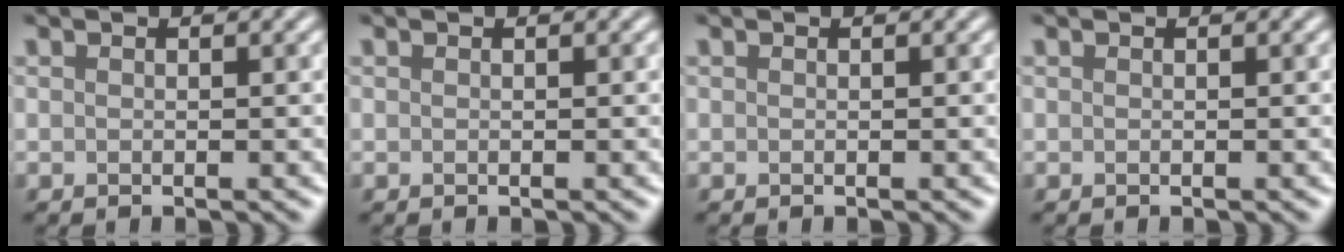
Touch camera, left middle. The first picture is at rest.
{"total": 0.0}
{"total": 0.0}
{"total": 0.0}